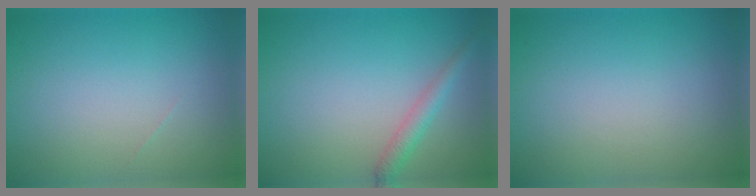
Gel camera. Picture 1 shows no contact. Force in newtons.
{"total": 1.9, "press": 1.9, "slide": 0.1}
{"total": 0.0}